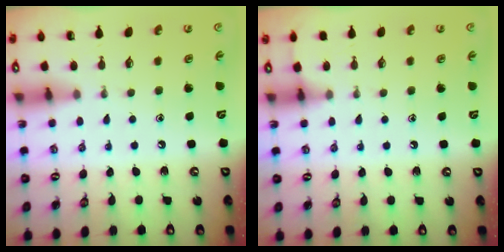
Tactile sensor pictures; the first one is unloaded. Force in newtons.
{"total": 2.9, "press": 2.9, "slide": 0.4}